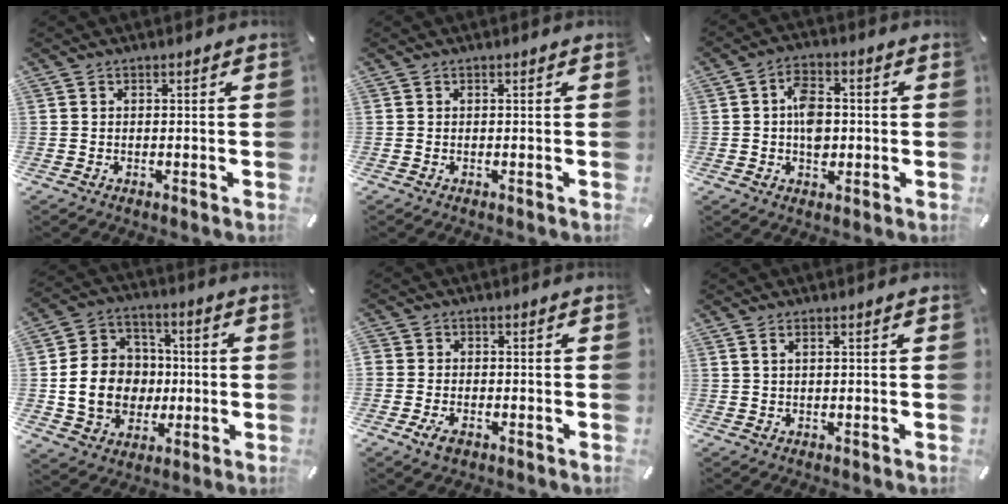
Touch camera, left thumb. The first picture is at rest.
{"total": 0.0}
{"total": 7.2, "force": [-0.2, 5.1, 5.1], "torque": [-0.077, 0.004, -0.005]}
{"total": 14.4, "force": [-1.5, 12.8, 6.4], "torque": [-0.138, 0.020, -0.013]}
{"total": 3.5, "force": [-1.8, 2.5, 1.6], "torque": [-0.039, 0.005, -0.036]}
{"total": 1.3, "force": [0.4, 0.3, 1.2], "torque": [-0.025, 0.000, 0.007]}